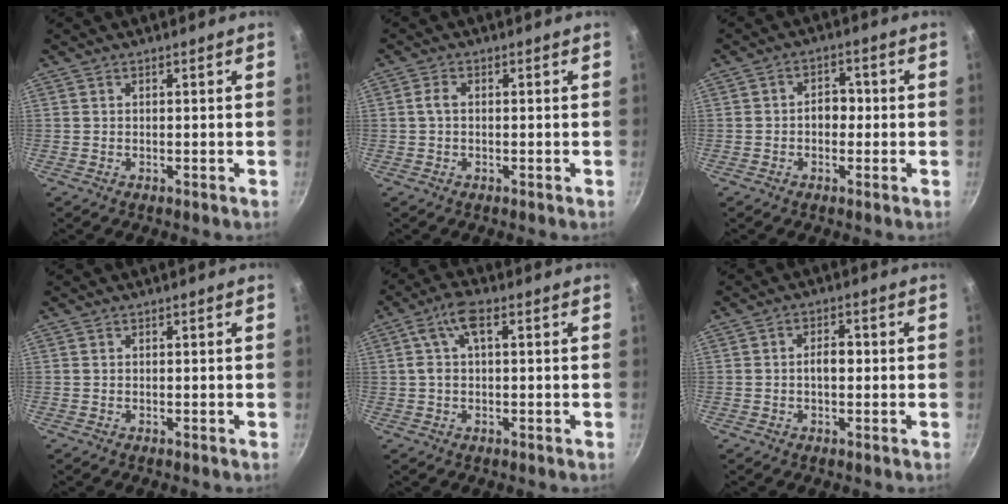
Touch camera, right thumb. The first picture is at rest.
{"total": 1.9, "force": [0.0, 1.2, 1.5], "torque": [-0.034, 0.008, -0.003]}
{"total": 4.0, "force": [-0.5, 3.0, 2.6], "torque": [-0.009, 0.014, -0.013]}
{"total": 0.0}
{"total": 5.6, "force": [1.8, 2.7, 4.6], "torque": [-0.085, 0.013, 0.030]}
{"total": 3.6, "force": [-0.2, 2.2, 2.9], "torque": [-0.031, 0.013, -0.006]}